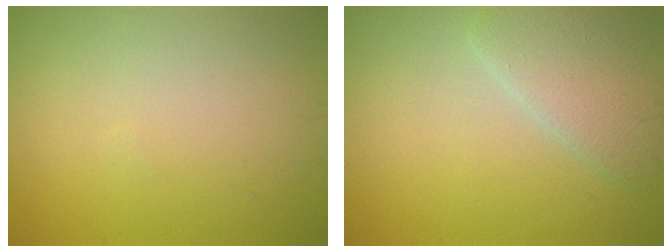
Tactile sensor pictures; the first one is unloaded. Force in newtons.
{"total": 4.0, "press": 4.0, "slide": 0.4}